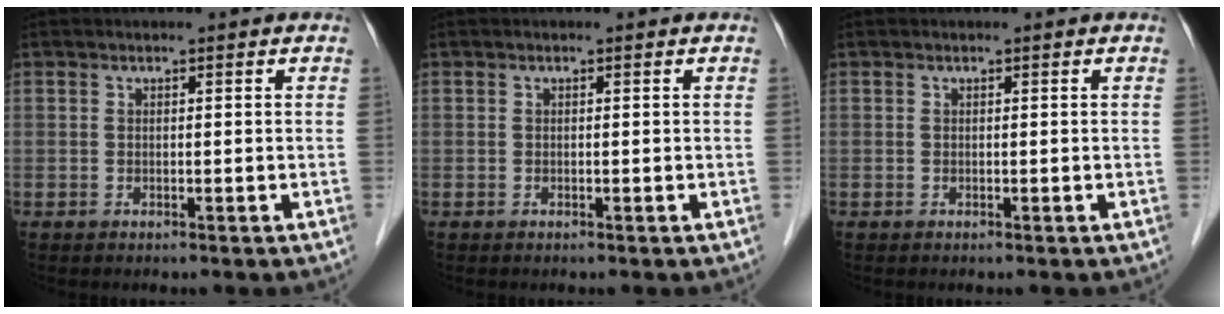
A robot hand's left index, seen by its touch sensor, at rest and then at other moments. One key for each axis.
{"total": 0.0}
{"total": 0.0}